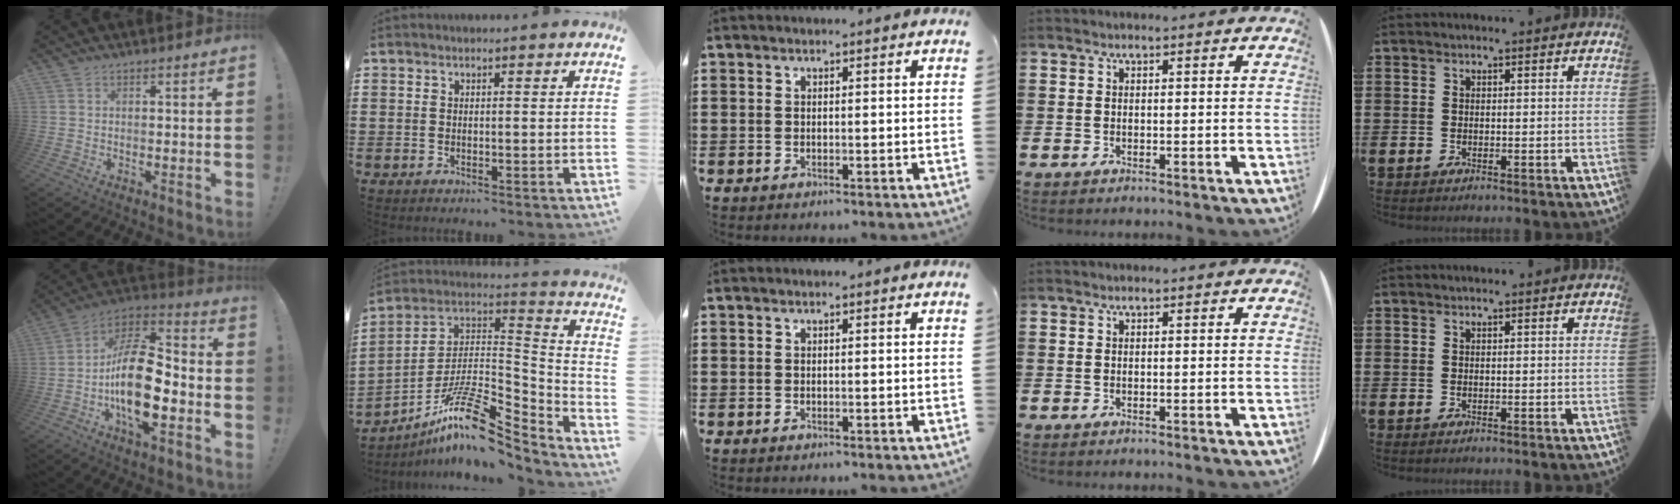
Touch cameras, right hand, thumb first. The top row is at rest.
{"thumb": {"total": 21.3, "force": [-4.9, 10.0, 18.1], "torque": [-0.328, 0.028, -0.076]}, "index": {"total": 14.2, "force": [-8.9, 4.7, 10.0], "torque": [-0.193, 0.018, -0.163]}}